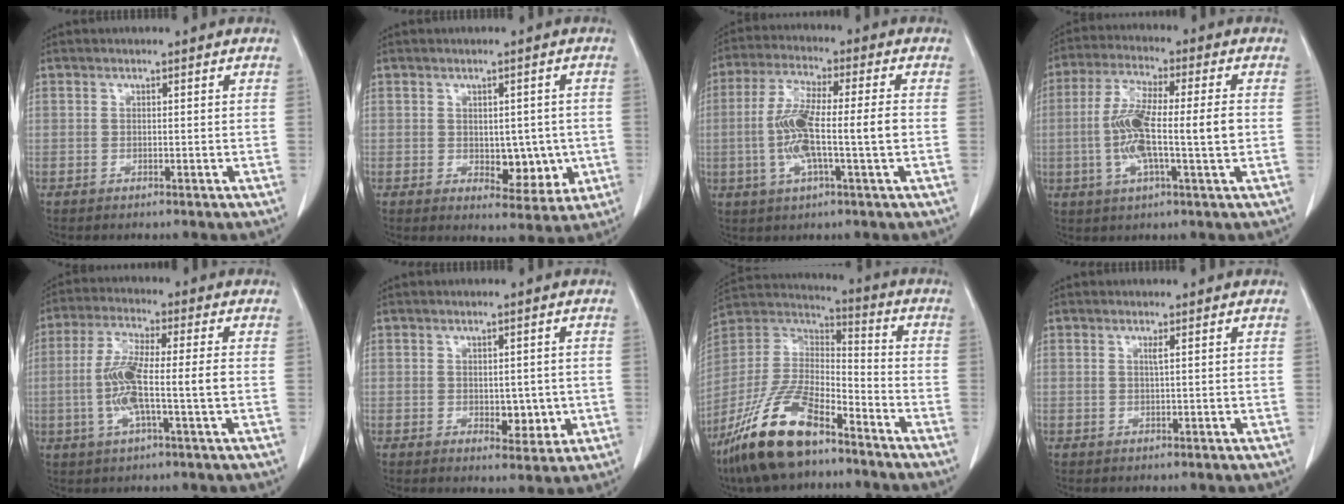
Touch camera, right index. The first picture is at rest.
{"total": 6.2, "force": [-0.5, 3.5, 5.0], "torque": [-0.051, 0.001, 0.006]}
{"total": 10.6, "force": [-1.3, 1.0, 10.4], "torque": [-0.206, 0.009, -0.027]}
{"total": 11.4, "force": [-0.8, 1.4, 11.3], "torque": [-0.220, 0.009, -0.018]}
{"total": 9.1, "force": [-1.3, 0.7, 9.0], "torque": [-0.181, 0.008, -0.027]}
{"total": 4.1, "force": [-0.4, 2.4, 3.3], "torque": [-0.032, -0.002, 0.005]}
{"total": 17.6, "force": [-12.2, 5.8, 11.4], "torque": [-0.242, -0.003, -0.230]}
{"total": 0.6, "force": [0.2, -0.2, 0.6], "torque": [-0.016, -0.002, 0.007]}